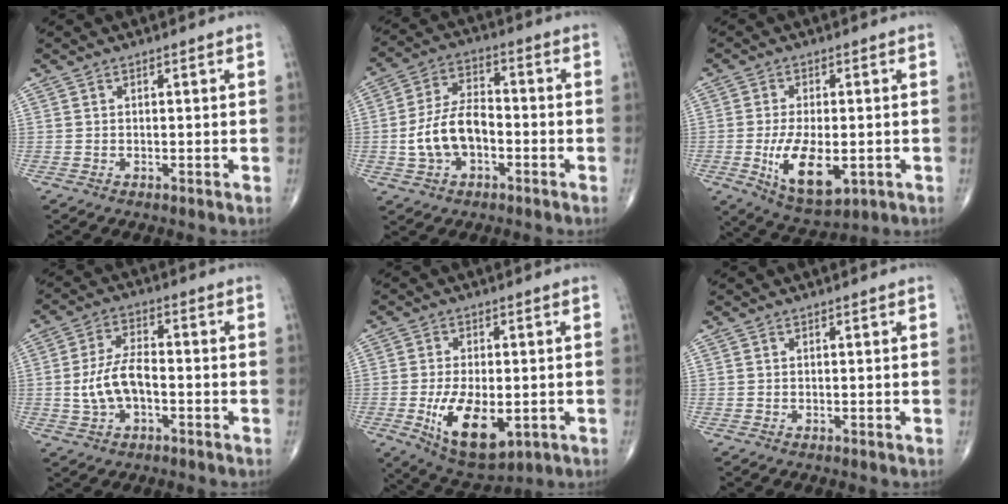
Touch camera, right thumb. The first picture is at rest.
{"total": 11.0, "force": [-2.5, 6.7, 8.4], "torque": [-0.154, 0.034, -0.049]}
{"total": 11.7, "force": [-2.7, 5.6, 9.9], "torque": [-0.166, -0.012, -0.033]}
{"total": 8.4, "force": [-1.5, 4.5, 7.0], "torque": [-0.139, 0.023, -0.030]}
{"total": 12.6, "force": [-3.1, 6.3, 10.5], "torque": [-0.168, -0.010, -0.036]}
{"total": 0.0}